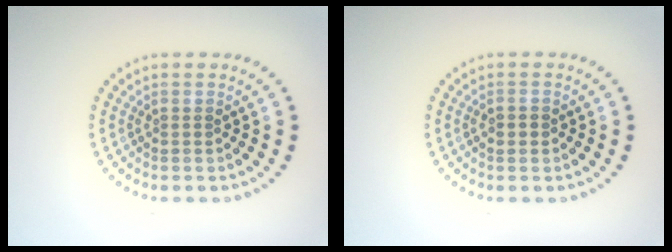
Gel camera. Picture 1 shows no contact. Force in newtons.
{"total": 1.5, "press": 1.5, "slide": 0.1}